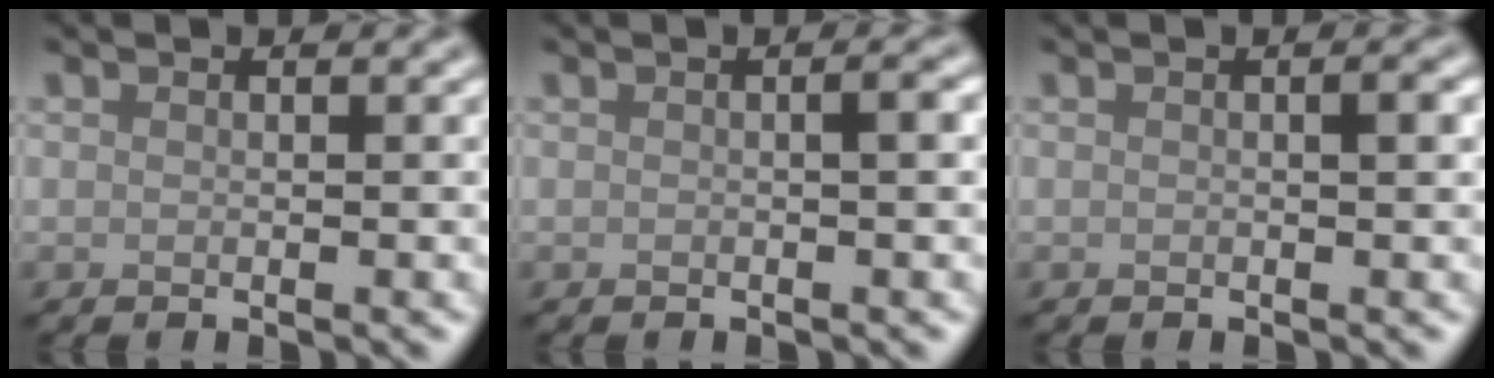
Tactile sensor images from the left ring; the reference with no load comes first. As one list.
[{"total": 1.3, "force": [0.1, 0.3, 1.3], "torque": [-0.016, 0.006, 0.000]}, {"total": 1.0, "force": [0.2, 0.1, 1.0], "torque": [-0.014, 0.003, 0.002]}]